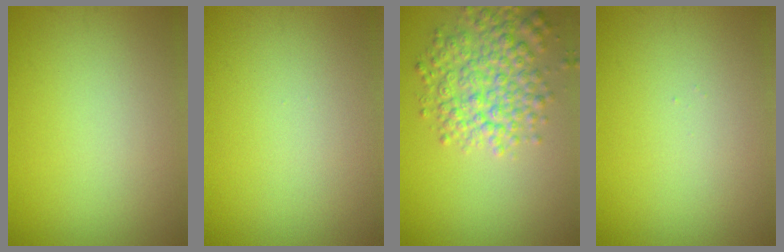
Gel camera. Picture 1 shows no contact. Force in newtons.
{"total": 0.0}
{"total": 5.6, "press": 5.6, "slide": 0.2}
{"total": 0.0}